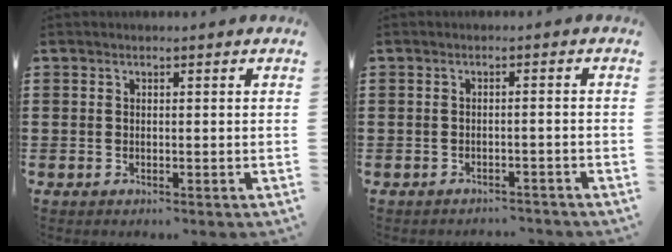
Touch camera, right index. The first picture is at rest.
{"total": 1.4, "force": [-1.3, 0.0, 0.2], "torque": [-0.008, -0.001, -0.028]}